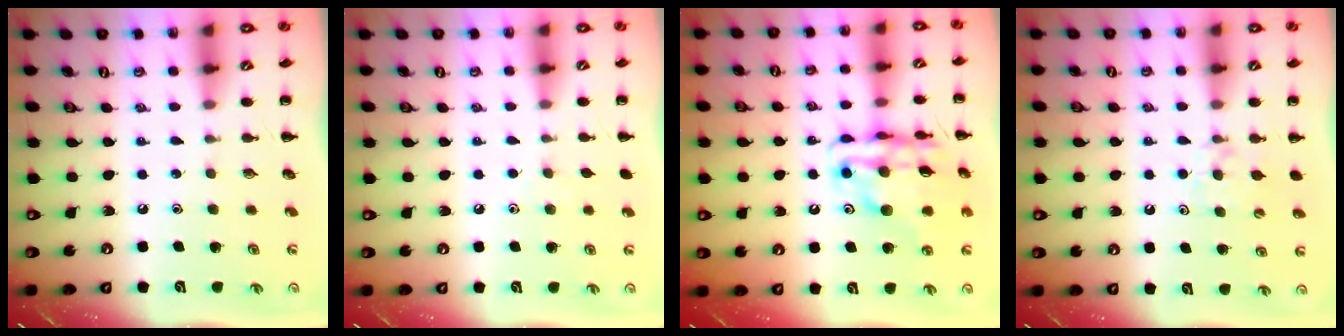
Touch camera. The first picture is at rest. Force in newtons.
{"total": 3.4, "press": 3.1, "slide": 1.3}
{"total": 17.3, "press": 17.1, "slide": 2.7}
{"total": 5.1, "press": 4.8, "slide": 1.6}